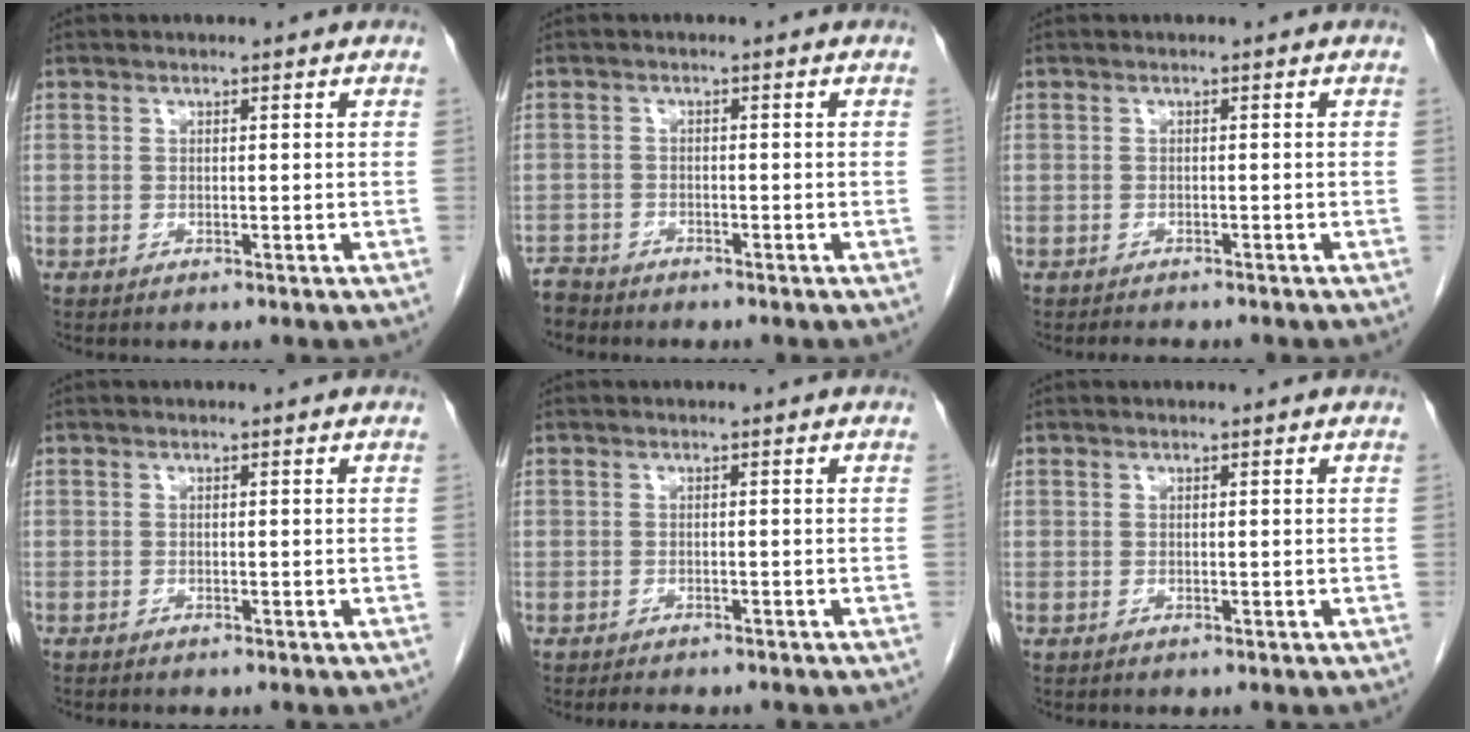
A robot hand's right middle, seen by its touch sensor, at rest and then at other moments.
{"total": 2.8, "force": [-2.7, 0.6, -0.4], "torque": [0.006, -0.008, -0.053]}
{"total": 2.6, "force": [-2.4, 0.6, 1.0], "torque": [-0.018, -0.007, -0.030]}
{"total": 0.9, "force": [-0.7, 0.1, 0.4], "torque": [-0.008, -0.002, -0.009]}
{"total": 3.4, "force": [-2.9, 0.8, 1.5], "torque": [-0.024, -0.008, -0.035]}
{"total": 0.0}